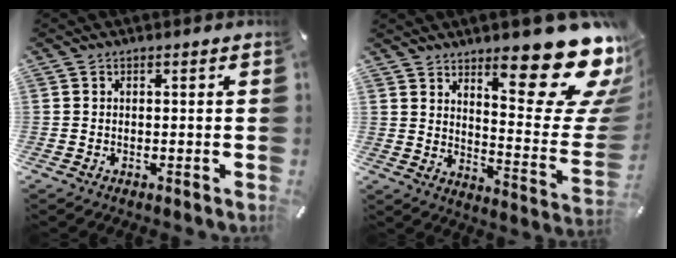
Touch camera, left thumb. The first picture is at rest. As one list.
[{"total": 24.0, "force": [16.0, 8.4, 15.8], "torque": [-0.192, -0.126, 0.260]}]